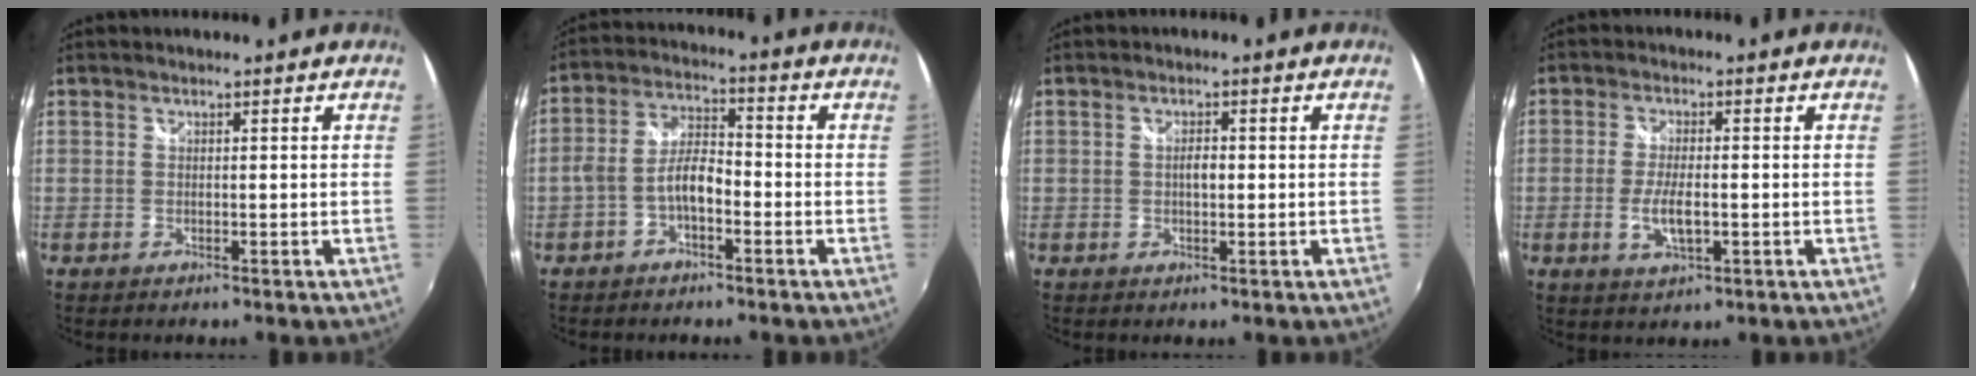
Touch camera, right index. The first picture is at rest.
{"total": 5.4, "force": [-2.5, 2.4, 4.1], "torque": [-0.086, 0.016, -0.045]}
{"total": 1.9, "force": [0.0, 0.9, 1.7], "torque": [-0.028, 0.002, -0.002]}
{"total": 5.4, "force": [-1.3, 1.8, 4.9], "torque": [-0.101, -0.008, -0.022]}